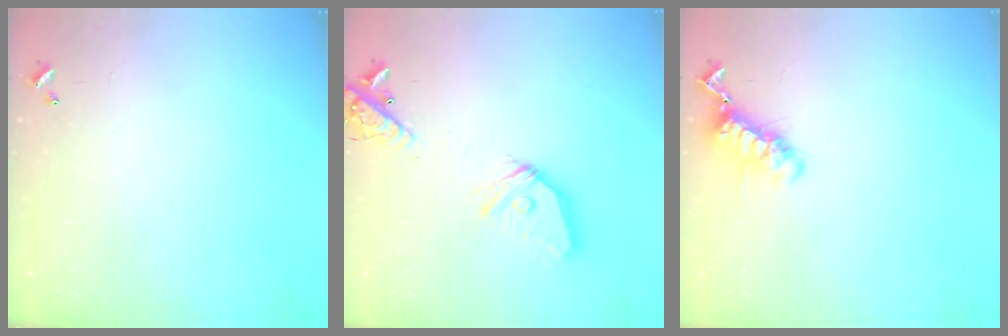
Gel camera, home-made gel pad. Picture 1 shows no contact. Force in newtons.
{"total": 18.3, "press": 18.2, "slide": 2.6}
{"total": 11.8, "press": 11.7, "slide": 1.4}